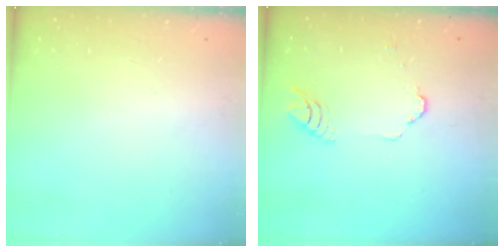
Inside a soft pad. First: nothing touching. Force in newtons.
{"total": 3.9, "press": 3.9, "slide": 0.4}